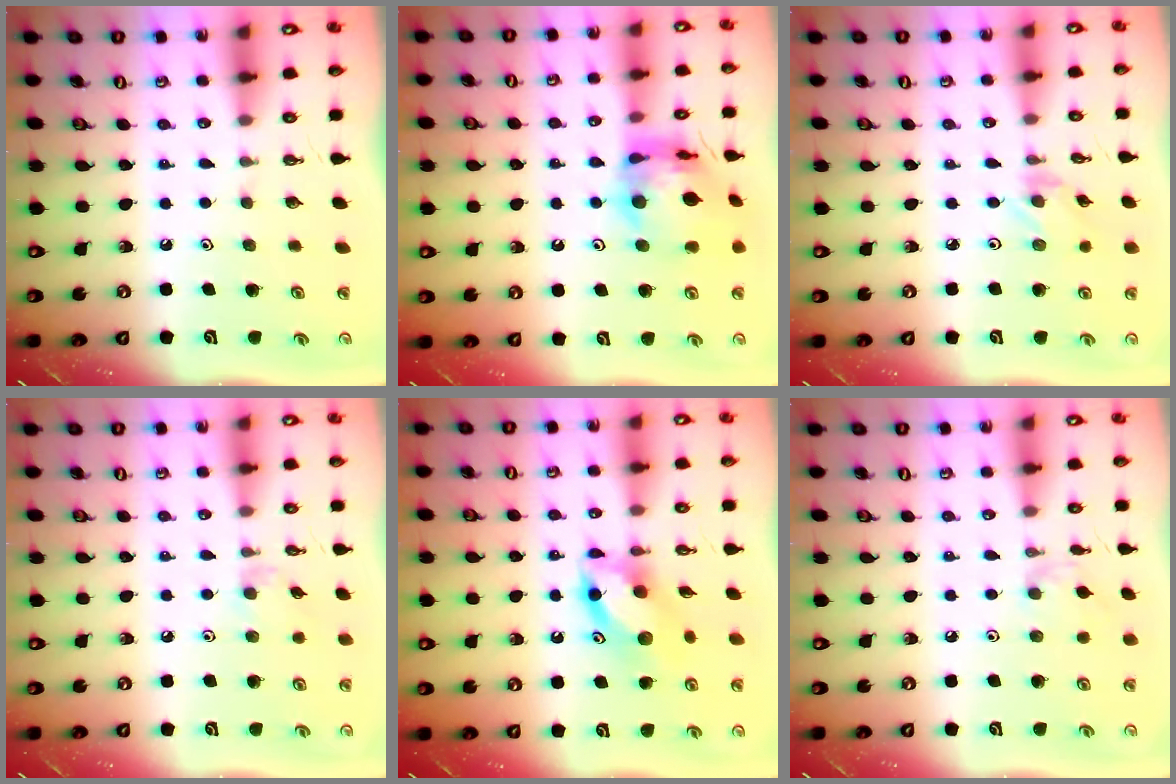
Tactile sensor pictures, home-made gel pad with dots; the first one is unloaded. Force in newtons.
{"total": 13.5, "press": 13.4, "slide": 1.6}
{"total": 0.5, "press": 0.5, "slide": 0.1}
{"total": 3.7, "press": 3.6, "slide": 0.6}
{"total": 11.2, "press": 11.1, "slide": 1.6}
{"total": 2.8, "press": 2.8, "slide": 0.5}